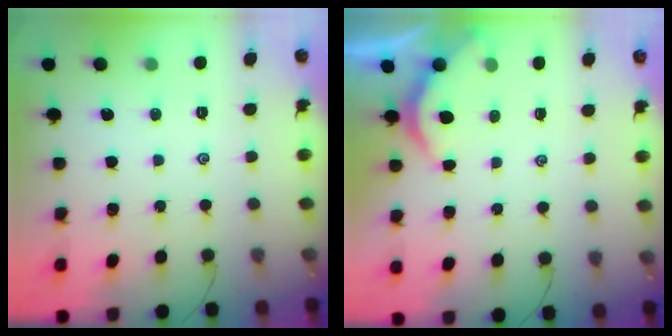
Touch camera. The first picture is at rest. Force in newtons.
{"total": 2.6, "press": 2.5, "slide": 0.2}